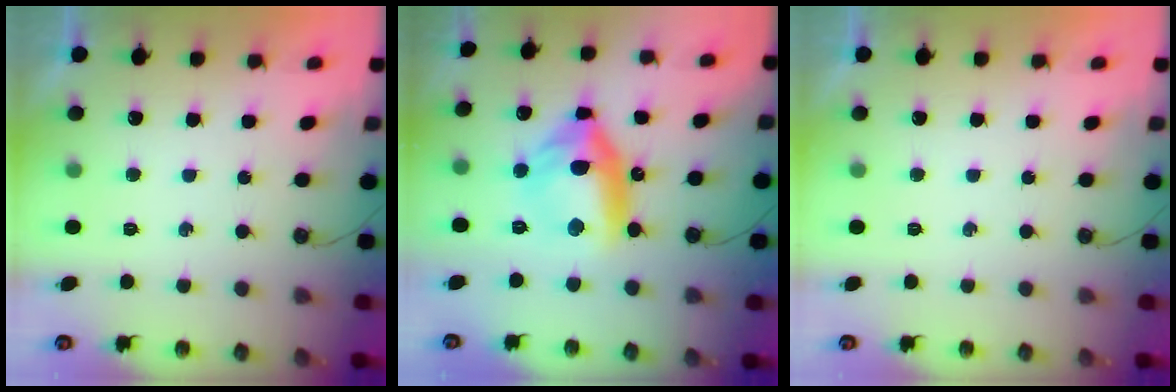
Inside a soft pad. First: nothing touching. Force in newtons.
{"total": 13.4, "press": 13.2, "slide": 2.4}
{"total": 0.0}